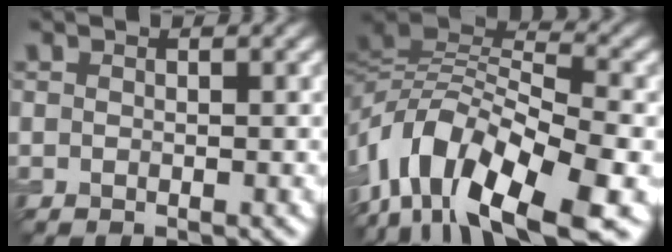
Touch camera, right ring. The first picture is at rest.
{"total": 12.8, "force": [-6.6, 5.6, 9.5], "torque": [-0.179, 0.006, -0.125]}